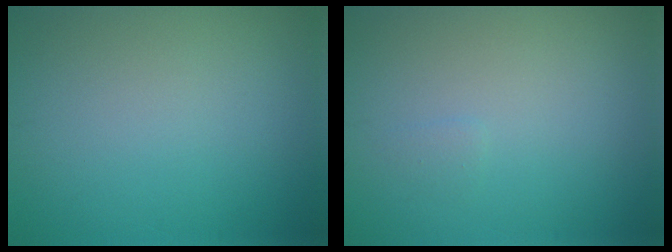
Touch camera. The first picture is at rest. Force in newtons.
{"total": 0.5, "press": 0.5, "slide": 0.1}